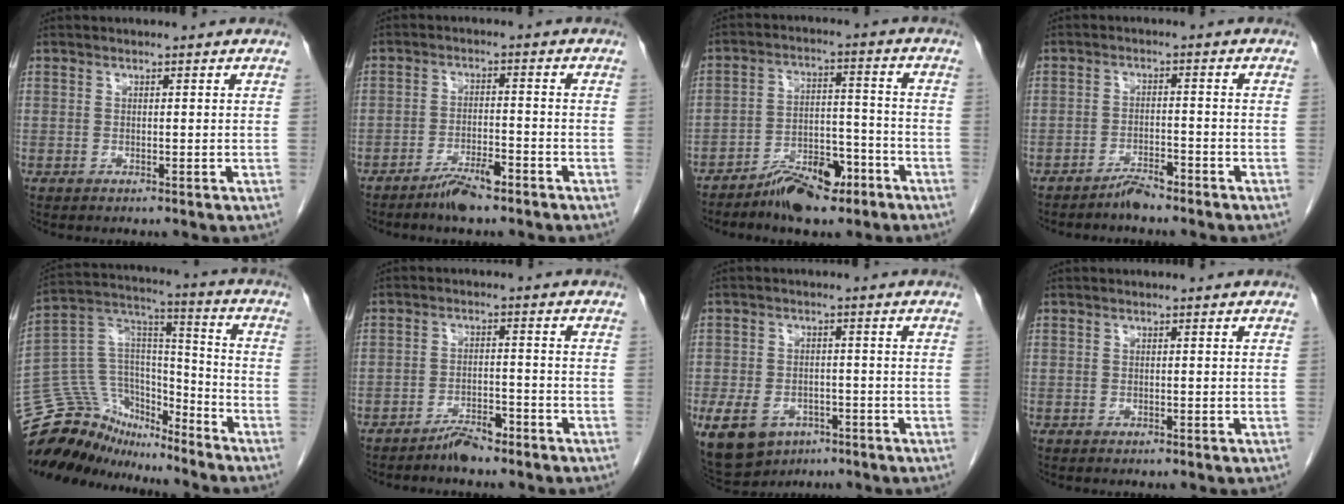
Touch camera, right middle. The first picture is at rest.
{"total": 4.6, "force": [-3.6, 0.7, 2.9], "torque": [-0.052, -0.002, -0.064]}
{"total": 8.7, "force": [-6.3, 3.4, 4.9], "torque": [-0.081, 0.010, -0.108]}
{"total": 2.9, "force": [-2.7, 0.2, 1.1], "torque": [-0.019, -0.003, -0.048]}
{"total": 18.4, "force": [-16.9, 6.2, 4.0], "torque": [-0.078, 0.059, -0.296]}
{"total": 3.7, "force": [-3.2, 0.8, 1.6], "torque": [-0.027, 0.000, -0.056]}
{"total": 15.8, "force": [-7.7, 11.6, 7.5], "torque": [-0.208, -0.002, -0.110]}
{"total": 0.0}